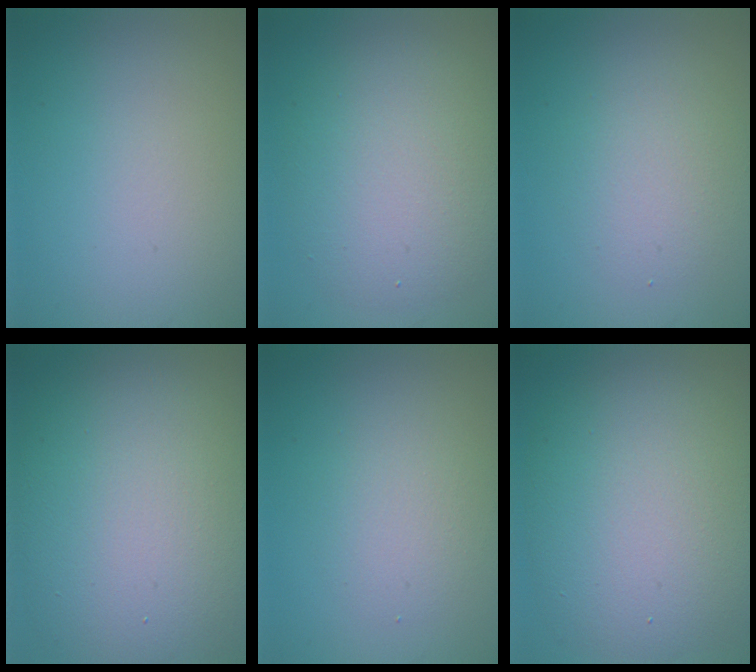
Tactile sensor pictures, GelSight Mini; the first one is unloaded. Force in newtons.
{"total": 6.3, "press": 6.3, "slide": 0.6}
{"total": 2.9, "press": 2.9, "slide": 0.3}
{"total": 14.3, "press": 14.3, "slide": 0.9}
{"total": 2.4, "press": 2.4, "slide": 0.3}
{"total": 10.7, "press": 10.7, "slide": 0.5}